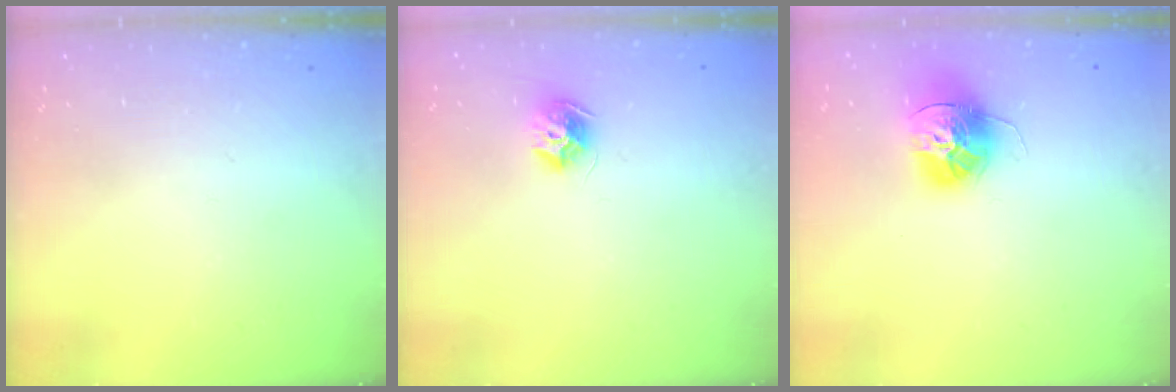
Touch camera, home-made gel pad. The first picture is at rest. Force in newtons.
{"total": 8.7, "press": 8.7, "slide": 0.0}
{"total": 14.6, "press": 14.5, "slide": 1.3}